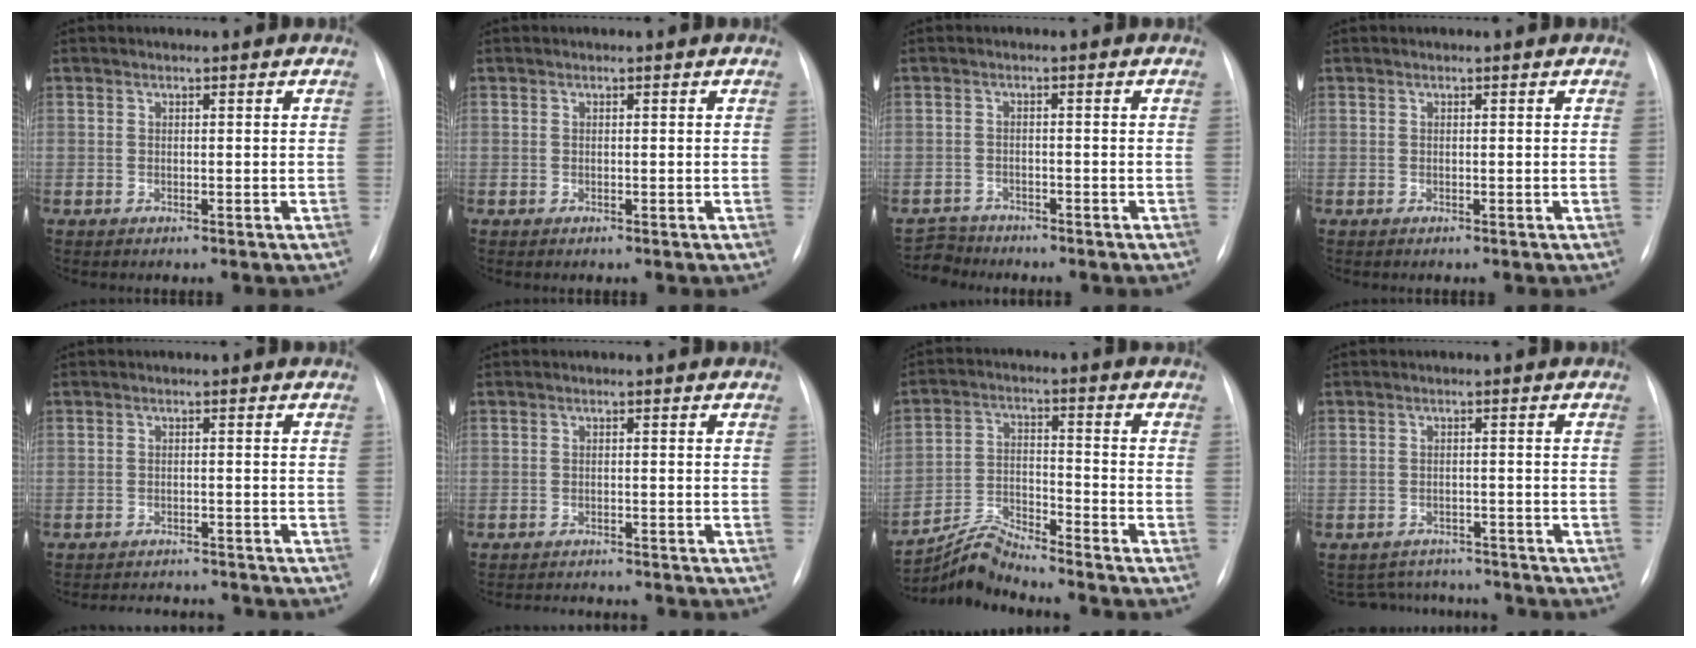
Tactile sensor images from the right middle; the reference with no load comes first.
{"total": 0.0}
{"total": 3.1, "force": [-2.8, 0.6, -1.2], "torque": [0.023, -0.008, -0.051]}
{"total": 0.0}
{"total": 6.7, "force": [-6.5, 1.5, 1.1], "torque": [-0.012, 0.003, -0.079]}
{"total": 5.2, "force": [-5.0, 0.8, 1.2], "torque": [-0.011, -0.005, -0.067]}
{"total": 6.7, "force": [-6.6, -1.0, 0.5], "torque": [-0.025, 0.003, -0.124]}
{"total": 6.2, "force": [-5.9, 2.0, -0.1], "torque": [0.004, 0.016, -0.076]}